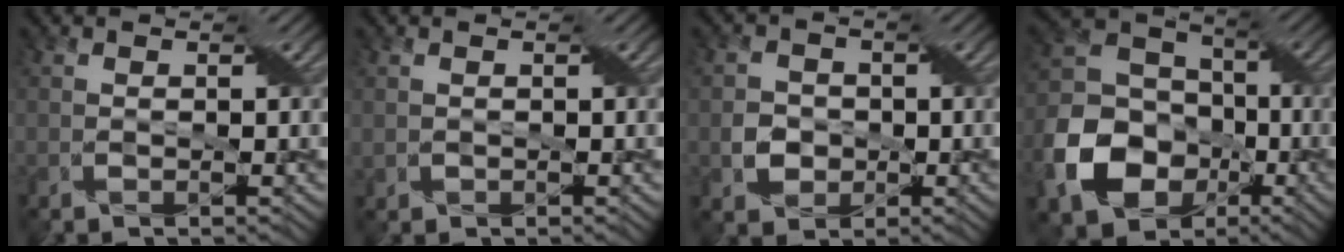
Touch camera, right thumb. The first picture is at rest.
{"total": 0.5, "force": [0.2, 0.5, 0.0], "torque": [-0.004, -0.003, 0.011]}
{"total": 3.2, "force": [-0.8, 3.0, 0.8], "torque": [-0.019, -0.005, -0.016]}
{"total": 14.2, "force": [-5.5, 11.0, 7.0], "torque": [-0.191, -0.032, -0.111]}